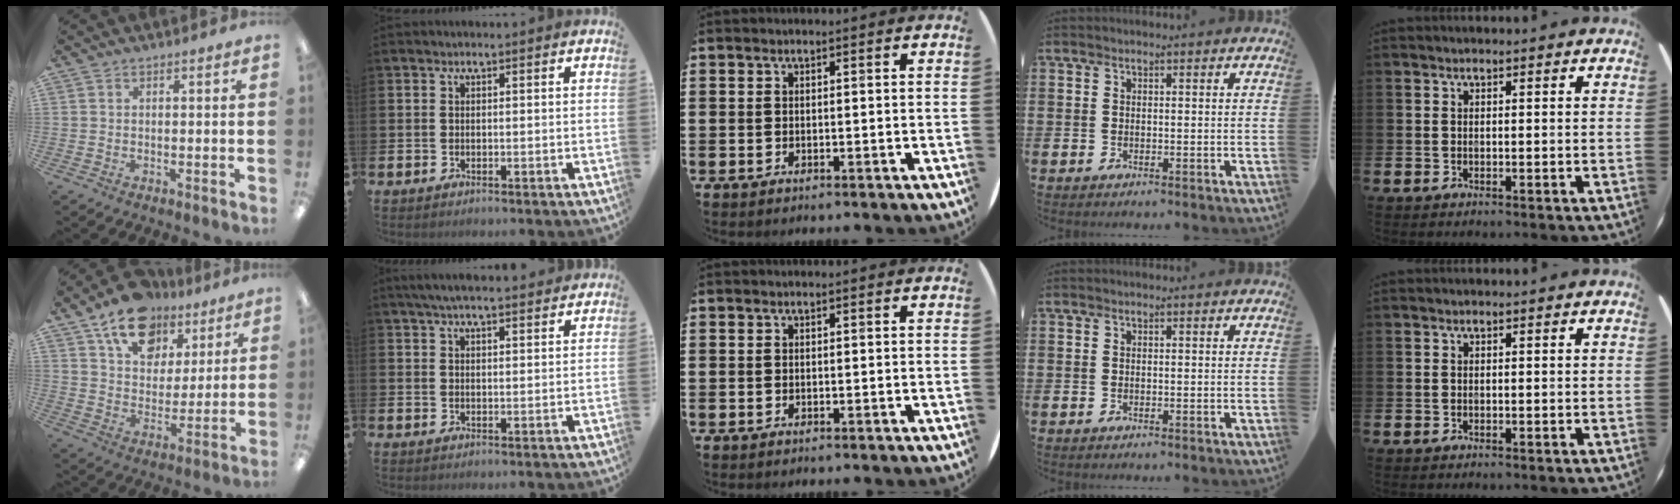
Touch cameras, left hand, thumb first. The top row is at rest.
{"thumb": {"total": 16.2, "force": [10.4, 10.2, 7.1], "torque": [-0.113, -0.052, 0.191]}, "index": {"total": 4.5, "force": [4.1, 0.6, 1.7], "torque": [-0.042, -0.007, 0.075]}}